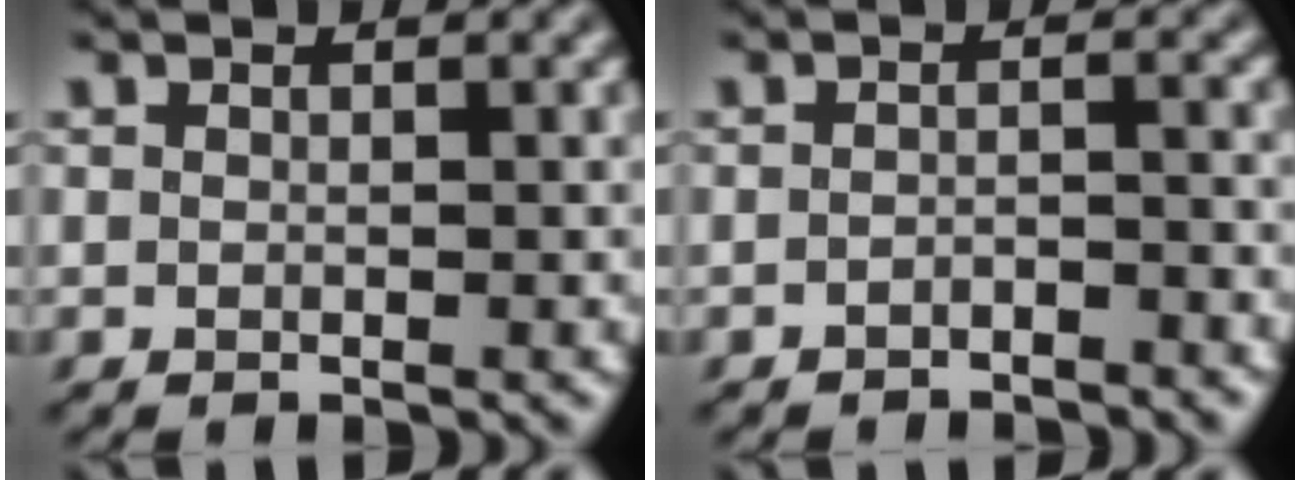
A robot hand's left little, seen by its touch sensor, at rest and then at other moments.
{"total": 1.3, "force": [-1.2, 0.2, 0.5], "torque": [-0.010, 0.006, -0.024]}